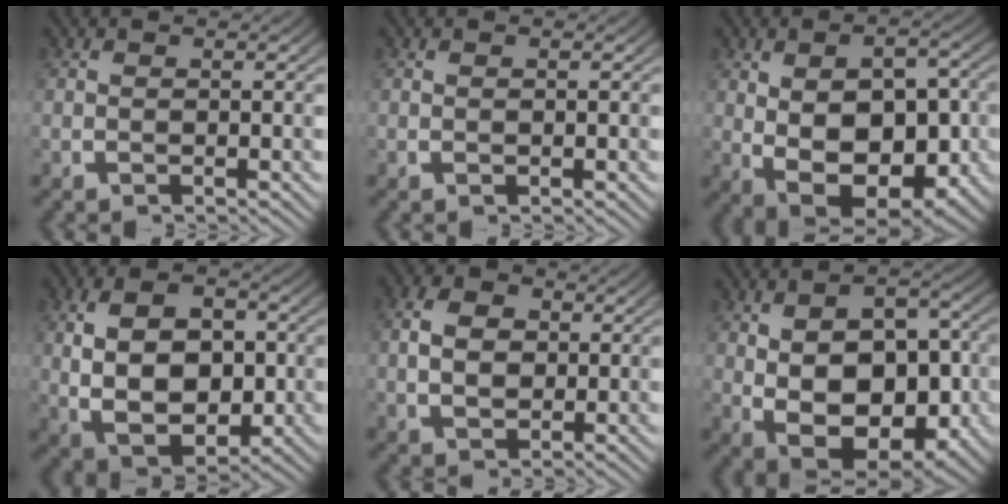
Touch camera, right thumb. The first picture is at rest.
{"total": 0.0}
{"total": 11.9, "force": [-2.0, 7.6, 8.9], "torque": [-0.179, -0.062, 0.000]}
{"total": 12.0, "force": [-0.9, 8.3, 8.6], "torque": [-0.173, -0.041, 0.007]}
{"total": 4.5, "force": [0.6, 3.3, 3.0], "torque": [-0.045, -0.008, 0.018]}
{"total": 13.2, "force": [-2.1, 8.7, 9.7], "torque": [-0.195, -0.065, -0.001]}